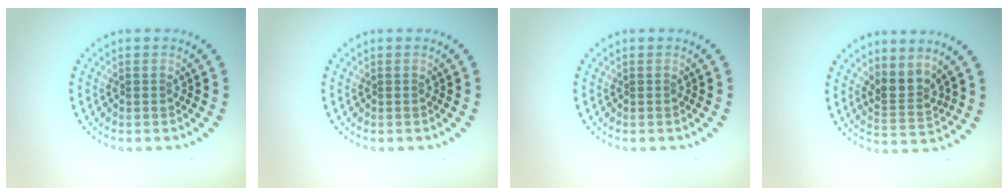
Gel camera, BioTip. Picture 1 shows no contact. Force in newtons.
{"total": 0.0}
{"total": 0.0}
{"total": 2.6, "press": 1.9, "slide": 1.8}